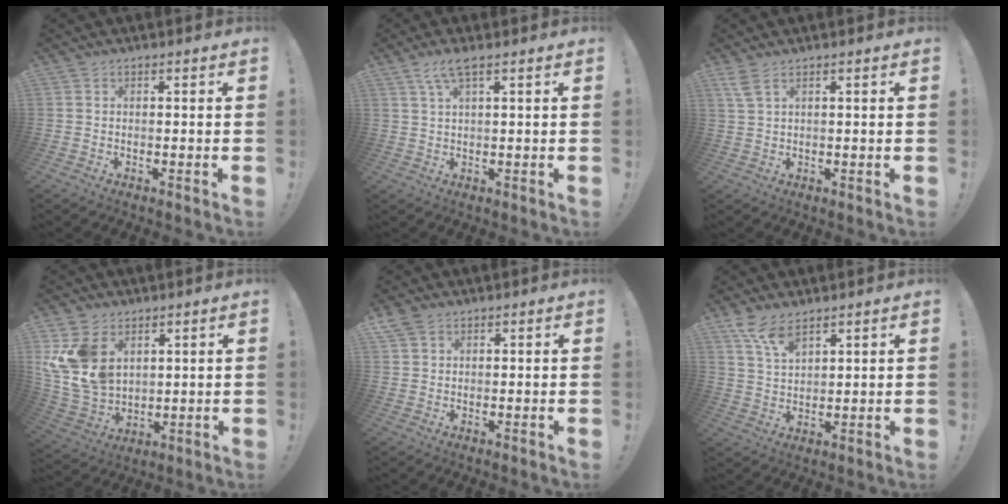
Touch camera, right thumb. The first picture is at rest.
{"total": 4.6, "force": [2.6, 0.8, 3.7], "torque": [-0.081, -0.001, 0.048]}
{"total": 3.6, "force": [2.2, 0.8, 2.8], "torque": [-0.048, -0.007, 0.038]}
{"total": 13.1, "force": [5.4, 9.6, 7.1], "torque": [-0.157, -0.029, 0.110]}
{"total": 3.9, "force": [2.7, 2.4, 1.5], "torque": [-0.020, -0.012, 0.050]}
{"total": 7.9, "force": [5.9, 2.8, 4.5], "torque": [-0.085, -0.030, 0.111]}